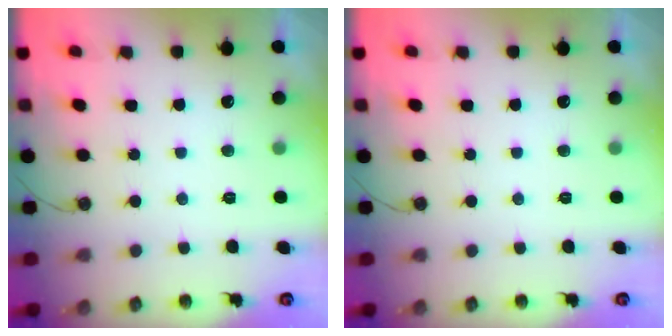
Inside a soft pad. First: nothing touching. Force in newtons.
{"total": 0.0}